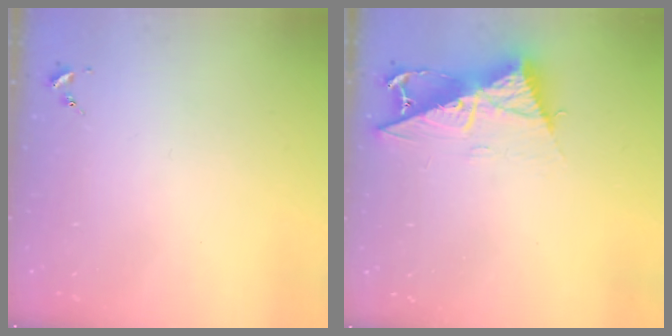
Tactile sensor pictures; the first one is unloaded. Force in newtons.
{"total": 13.0, "press": 13.0, "slide": 1.1}